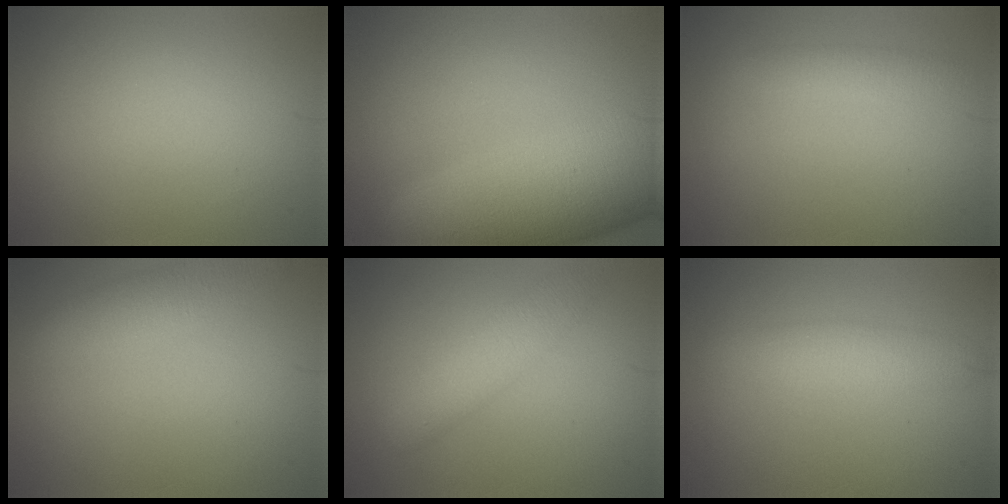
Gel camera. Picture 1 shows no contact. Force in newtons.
{"total": 11.9, "press": 11.9, "slide": 0.6}
{"total": 1.6, "press": 1.6, "slide": 0.0}
{"total": 3.9, "press": 3.9, "slide": 0.1}
{"total": 3.0, "press": 3.0, "slide": 0.2}
{"total": 3.2, "press": 3.2, "slide": 0.2}